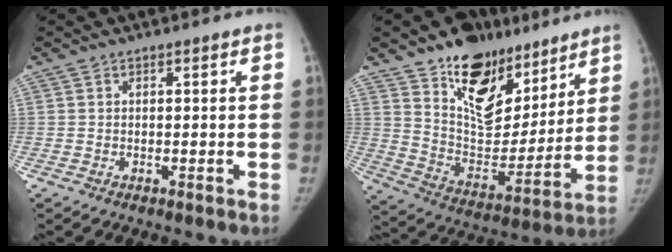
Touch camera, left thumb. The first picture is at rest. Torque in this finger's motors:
{"motor_torque": [0.86, -1.02, 1.47, -1.30, 0.37]}